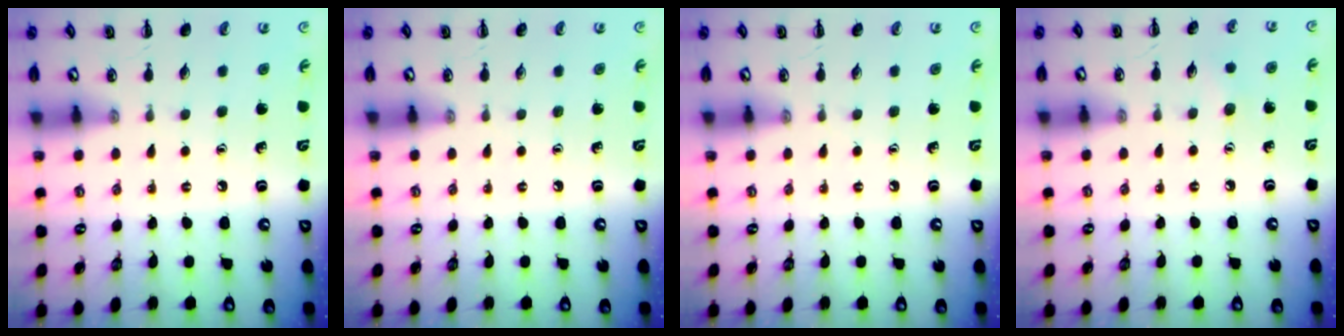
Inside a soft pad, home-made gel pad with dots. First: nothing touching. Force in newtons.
{"total": 0.0}
{"total": 0.0}
{"total": 4.1, "press": 4.0, "slide": 0.9}